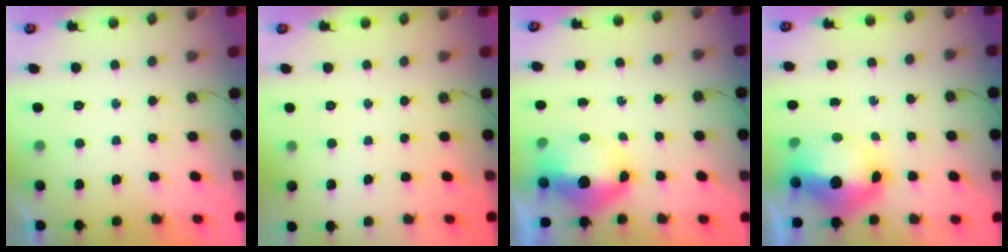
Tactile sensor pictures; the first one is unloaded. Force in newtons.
{"total": 0.0}
{"total": 8.4, "press": 8.2, "slide": 1.8}
{"total": 10.9, "press": 10.9, "slide": 1.1}